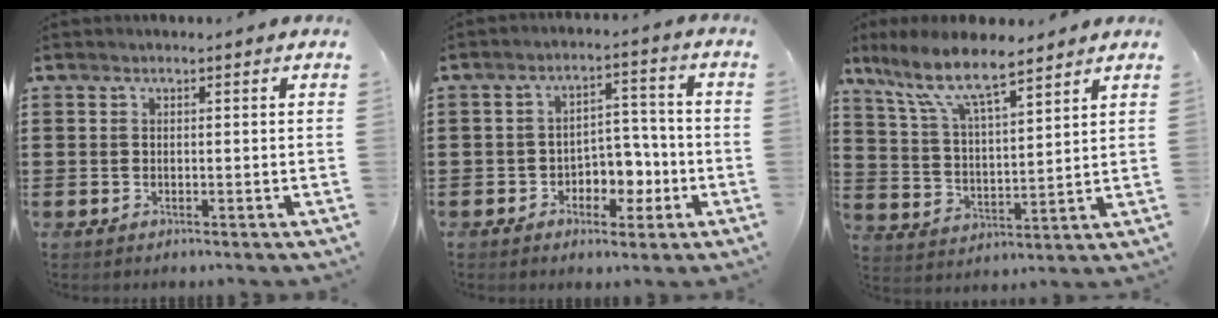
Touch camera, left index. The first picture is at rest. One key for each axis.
{"total": 5.0, "fx": -1.9, "fy": 3.7, "fz": 2.7, "tx": -0.047, "ty": 0.006, "tz": -0.039}
{"total": 9.0, "fx": 7.0, "fy": 2.1, "fz": 5.3, "tx": -0.128, "ty": -0.027, "tz": 0.122}